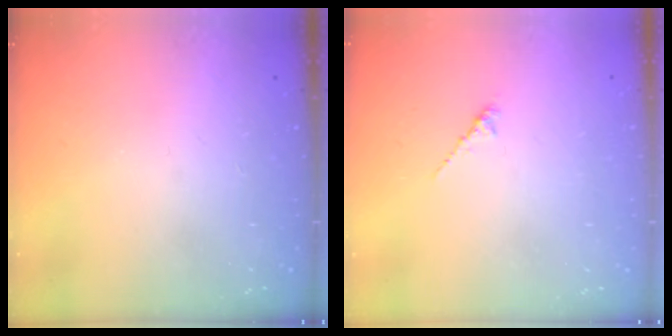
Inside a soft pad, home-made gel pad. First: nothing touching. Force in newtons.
{"total": 2.0, "press": 2.0, "slide": 0.6}